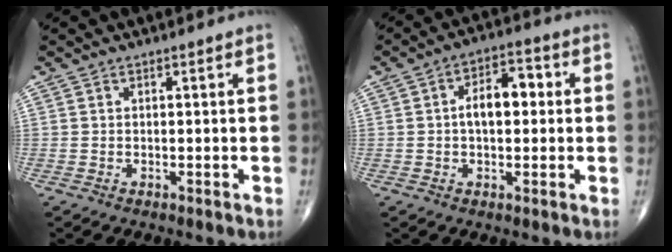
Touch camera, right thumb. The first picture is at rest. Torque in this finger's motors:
{"motor_torque": [0.90, 1.22, 0.68, -0.11, 0.01]}